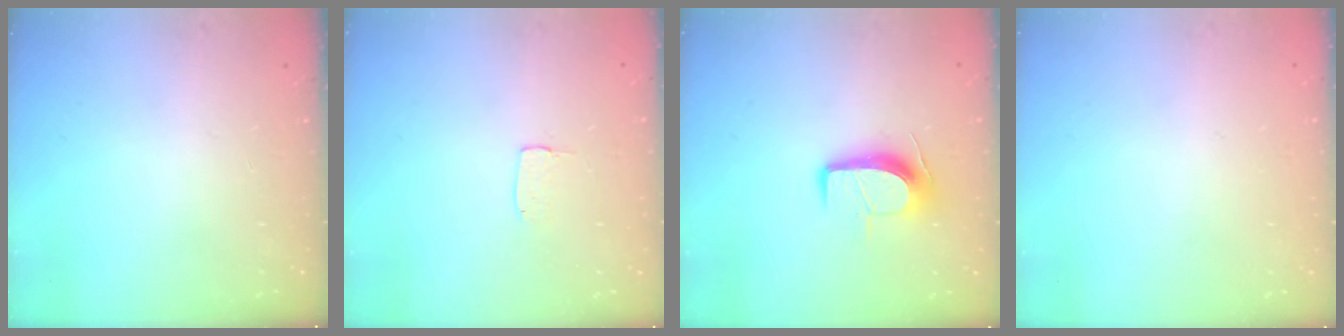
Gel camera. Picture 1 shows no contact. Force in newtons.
{"total": 2.9, "press": 2.9, "slide": 0.2}
{"total": 10.2, "press": 10.2, "slide": 0.8}
{"total": 0.0}